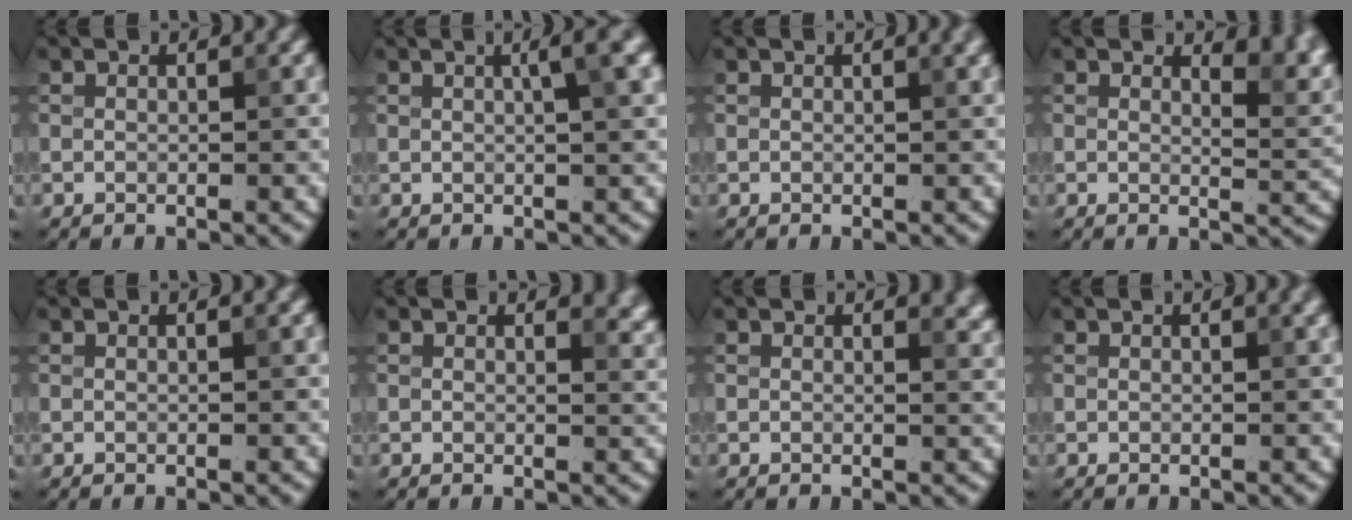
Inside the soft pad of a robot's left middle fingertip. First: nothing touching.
{"total": 3.8, "force": [1.2, 1.0, 3.5], "torque": [-0.036, 0.013, 0.013]}
{"total": 1.5, "force": [0.7, 0.5, 1.2], "torque": [-0.009, 0.005, 0.009]}
{"total": 4.4, "force": [3.0, 1.7, 2.7], "torque": [-0.028, -0.007, 0.038]}
{"total": 0.0}
{"total": 1.8, "force": [1.3, 0.7, 1.1], "torque": [-0.007, -0.006, 0.020]}
{"total": 1.5, "force": [1.1, 0.5, 0.9], "torque": [-0.005, -0.003, 0.017]}
{"total": 1.1, "force": [0.6, 0.3, 0.9], "torque": [-0.006, 0.005, 0.007]}